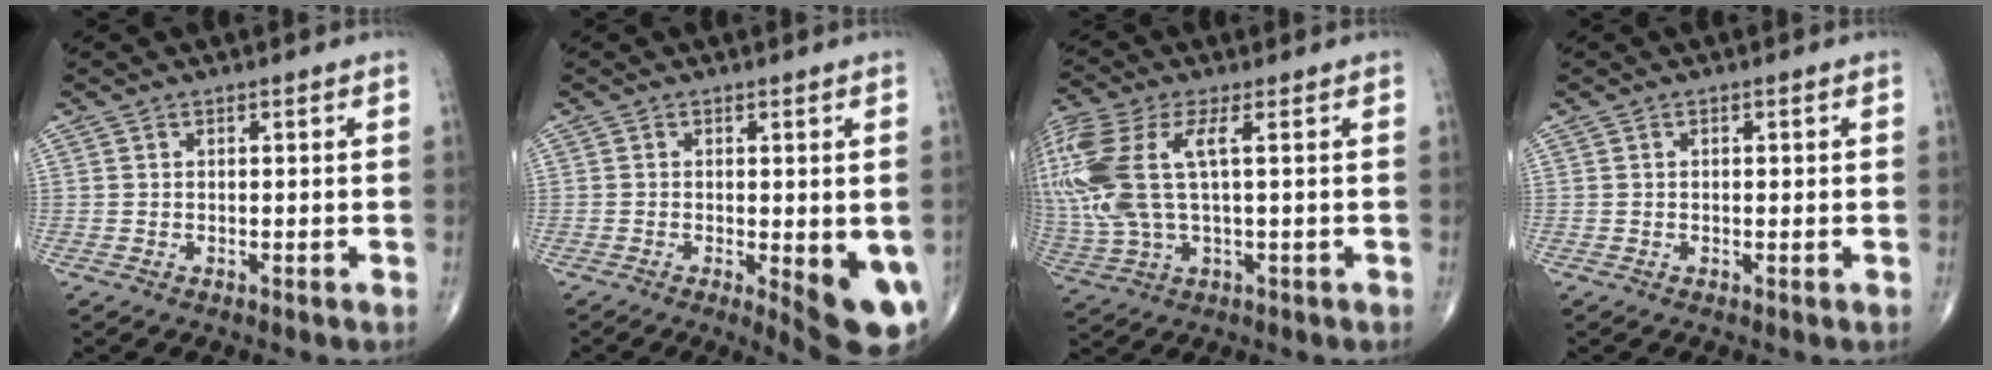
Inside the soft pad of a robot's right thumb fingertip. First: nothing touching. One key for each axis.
{"total": 9.9, "fx": -2.5, "fy": 3.1, "fz": 9.1, "tx": -0.108, "ty": -0.019, "tz": -0.027}
{"total": 17.0, "fx": 3.1, "fy": 7.1, "fz": 15.1, "tx": -0.395, "ty": 0.014, "tz": 0.063}
{"total": 0.7, "fx": 0.1, "fy": 0.3, "fz": 0.6, "tx": -0.011, "ty": 0.000, "tz": 0.002}